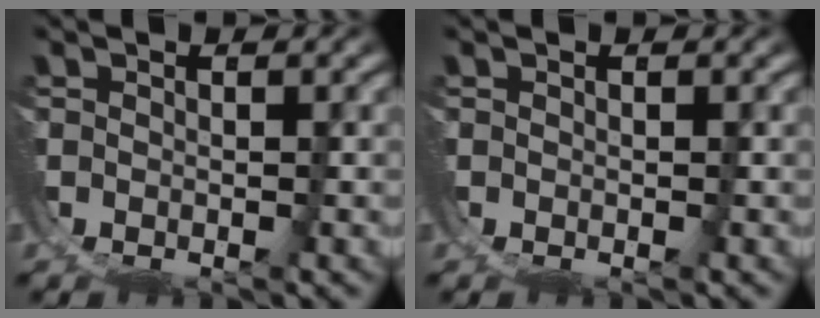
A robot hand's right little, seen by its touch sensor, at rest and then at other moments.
{"total": 0.0}